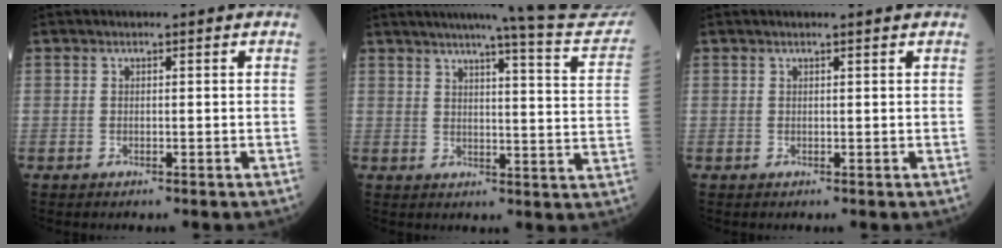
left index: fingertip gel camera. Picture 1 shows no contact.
{"total": 17.7, "force": [16.6, -1.4, 6.1], "torque": [-0.083, -0.081, 0.186]}
{"total": 1.3, "force": [1.2, -0.2, 0.6], "torque": [-0.011, 0.005, 0.018]}